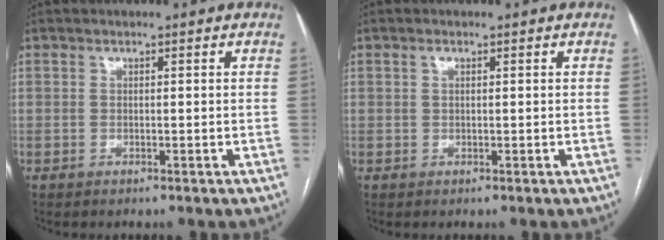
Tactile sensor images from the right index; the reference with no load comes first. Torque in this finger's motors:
{"motor_torque": [0.01, -0.01, 0.02, 0.02]}